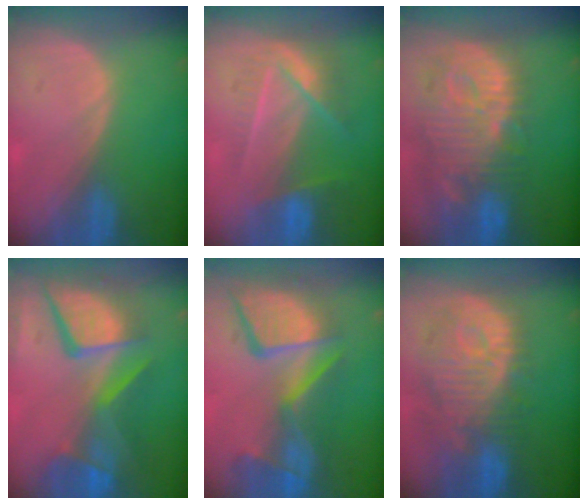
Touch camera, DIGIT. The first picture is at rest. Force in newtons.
{"total": 7.3, "press": 6.5, "slide": 3.2}
{"total": 13.6, "press": 11.8, "slide": 6.7}
{"total": 12.9, "press": 10.6, "slide": 7.3}
{"total": 13.5, "press": 11.1, "slide": 7.7}
{"total": 12.5, "press": 11.2, "slide": 5.6}